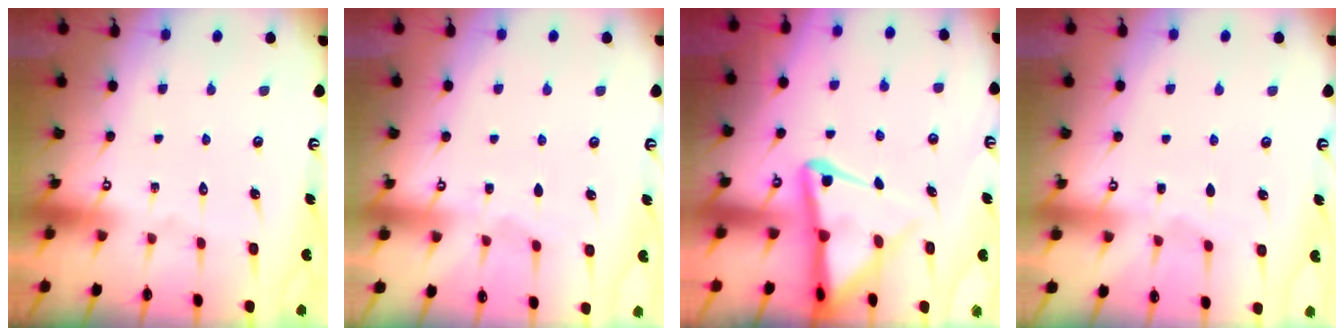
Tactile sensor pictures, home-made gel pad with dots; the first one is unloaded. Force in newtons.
{"total": 2.9, "press": 2.9, "slide": 0.3}
{"total": 8.3, "press": 8.3, "slide": 0.9}
{"total": 2.9, "press": 2.9, "slide": 0.3}